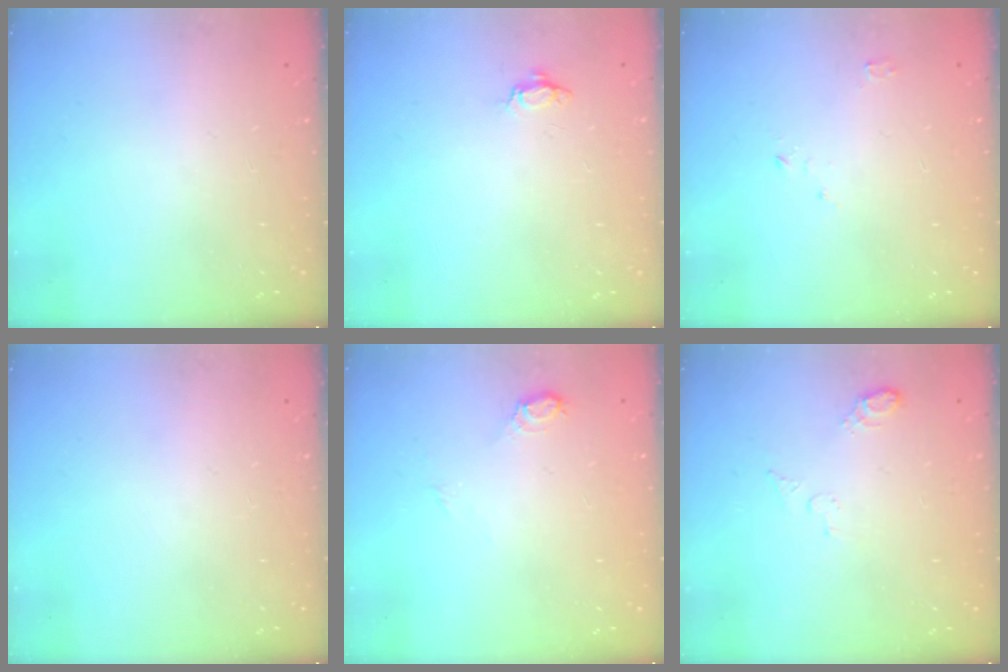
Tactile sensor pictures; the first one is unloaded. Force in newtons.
{"total": 3.5, "press": 3.5, "slide": 0.5}
{"total": 2.5, "press": 2.5, "slide": 0.3}
{"total": 0.0}
{"total": 5.7, "press": 5.7, "slide": 0.5}
{"total": 4.2, "press": 4.2, "slide": 0.8}